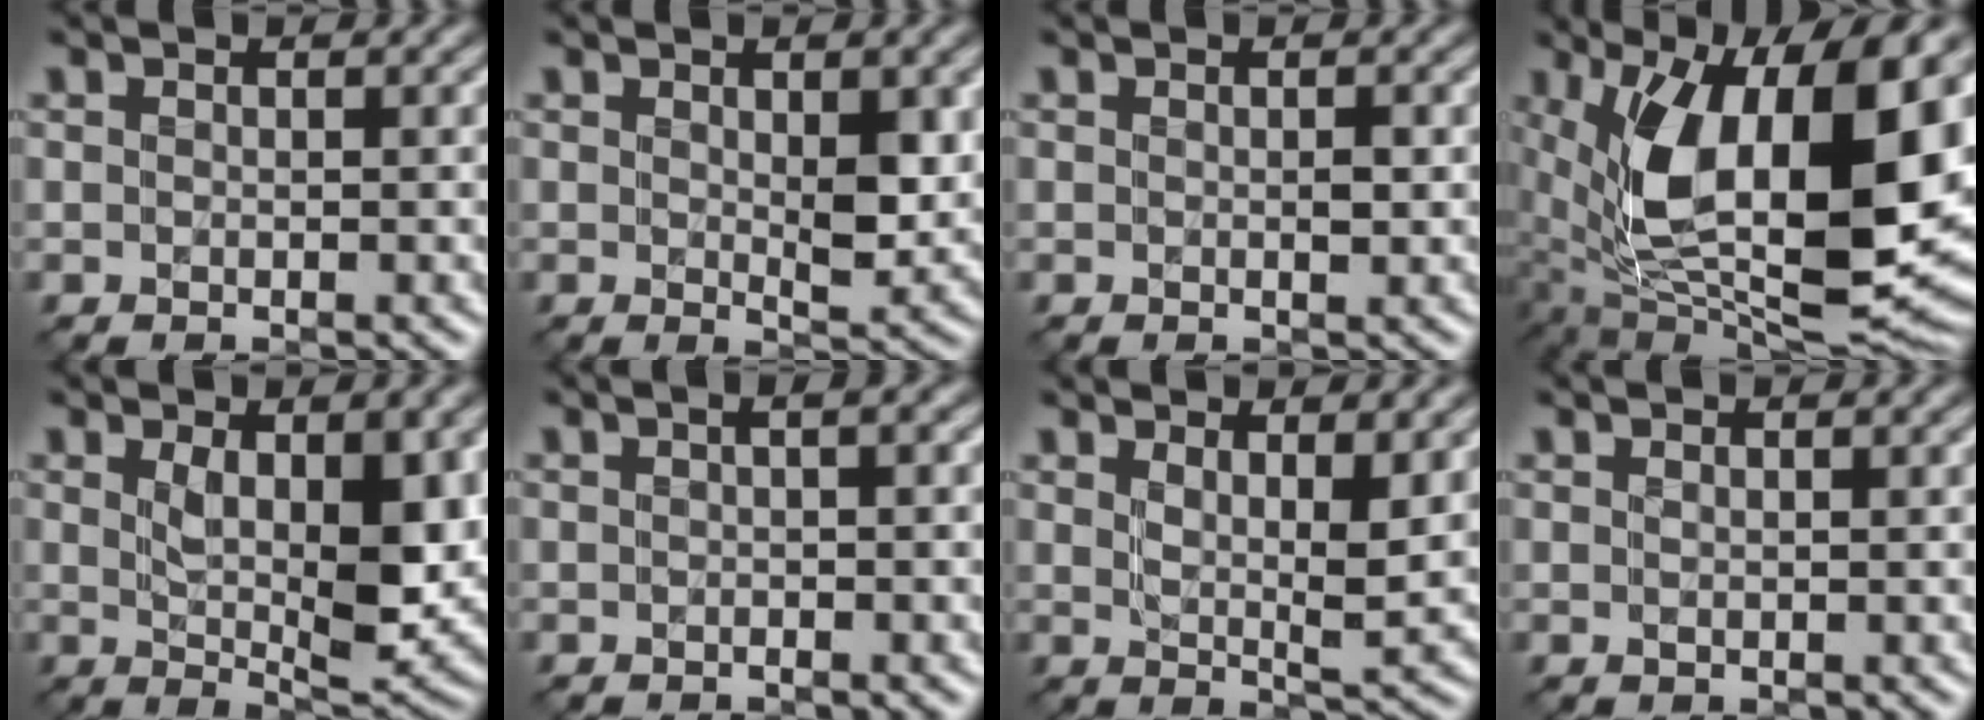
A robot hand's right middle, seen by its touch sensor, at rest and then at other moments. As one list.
[{"total": 3.4, "force": [0.5, 1.3, 3.0], "torque": [-0.047, -0.009, 0.012]}, {"total": 0.8, "force": [0.0, 0.2, 0.8], "torque": [-0.013, -0.003, 0.000]}, {"total": 17.3, "force": [2.3, 8.4, 14.9], "torque": [-0.260, -0.024, 0.040]}, {"total": 7.4, "force": [1.2, 2.9, 6.7], "torque": [-0.113, -0.013, 0.029]}, {"total": 2.1, "force": [0.3, 0.6, 1.9], "torque": [-0.021, 0.003, -0.002]}, {"total": 4.2, "force": [2.2, 1.0, 3.4], "torque": [-0.059, -0.013, 0.040]}, {"total": 0.5, "force": [0.3, 0.1, 0.4], "torque": [-0.010, 0.000, 0.007]}]